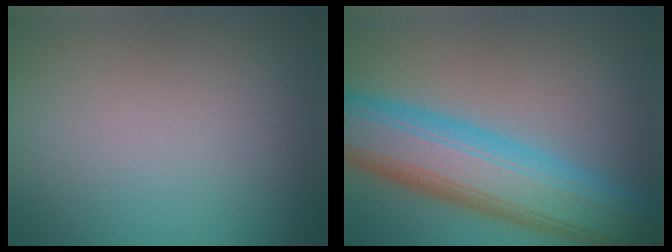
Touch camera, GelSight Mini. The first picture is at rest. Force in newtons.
{"total": 11.0, "press": 11.0, "slide": 0.1}